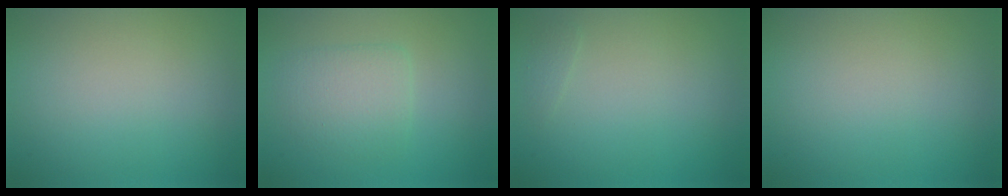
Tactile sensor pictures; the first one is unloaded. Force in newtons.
{"total": 2.6, "press": 2.6, "slide": 0.2}
{"total": 0.5, "press": 0.5, "slide": 0.0}
{"total": 0.0}